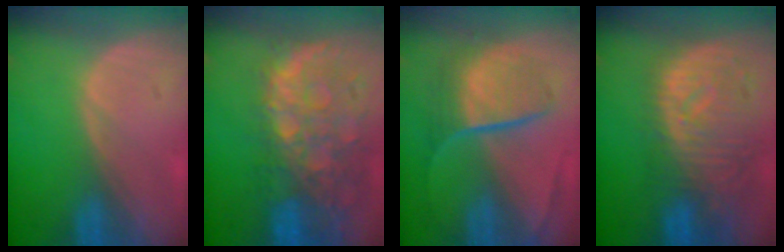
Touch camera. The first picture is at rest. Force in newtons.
{"total": 12.6, "press": 10.4, "slide": 7.1}
{"total": 9.2, "press": 7.6, "slide": 5.1}
{"total": 11.2, "press": 9.7, "slide": 5.5}